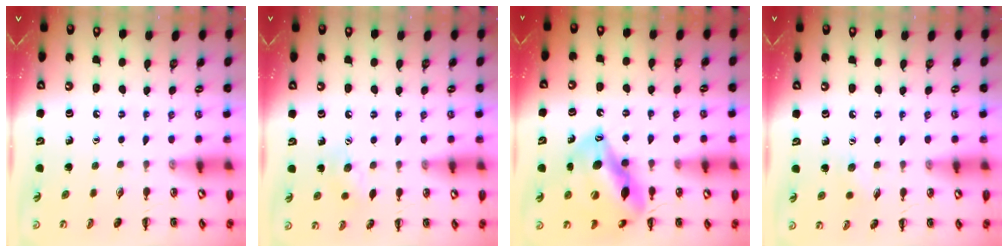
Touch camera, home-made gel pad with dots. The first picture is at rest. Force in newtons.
{"total": 7.3, "press": 7.2, "slide": 1.1}
{"total": 17.0, "press": 16.4, "slide": 4.6}
{"total": 3.9, "press": 3.7, "slide": 1.0}